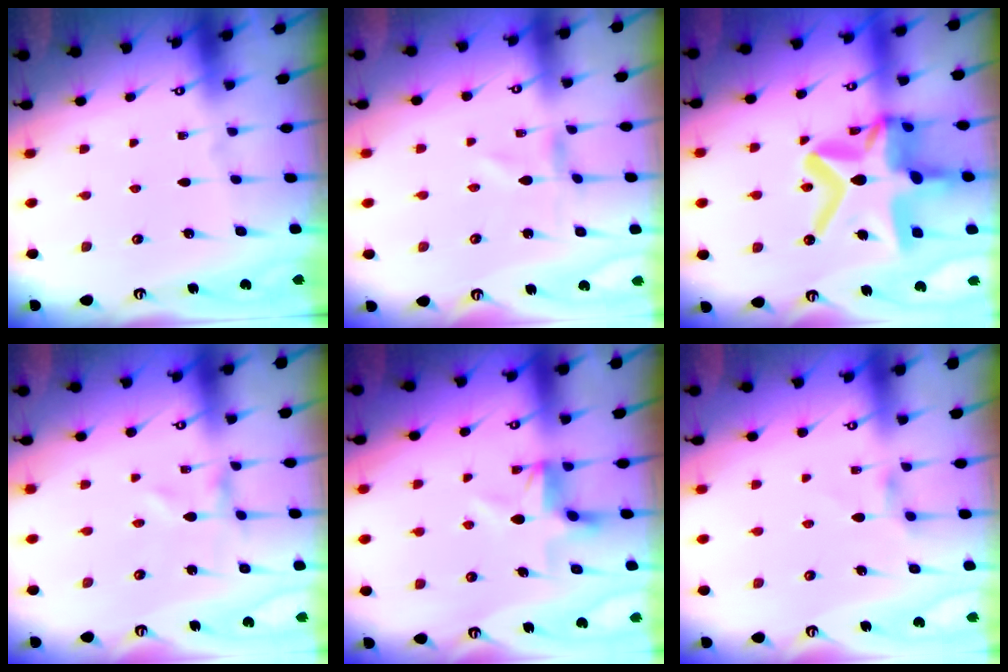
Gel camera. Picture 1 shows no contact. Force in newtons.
{"total": 1.0, "press": 0.9, "slide": 0.1}
{"total": 24.3, "press": 24.2, "slide": 2.1}
{"total": 0.0}
{"total": 5.1, "press": 5.1, "slide": 0.1}
{"total": 2.9, "press": 2.9, "slide": 0.4}